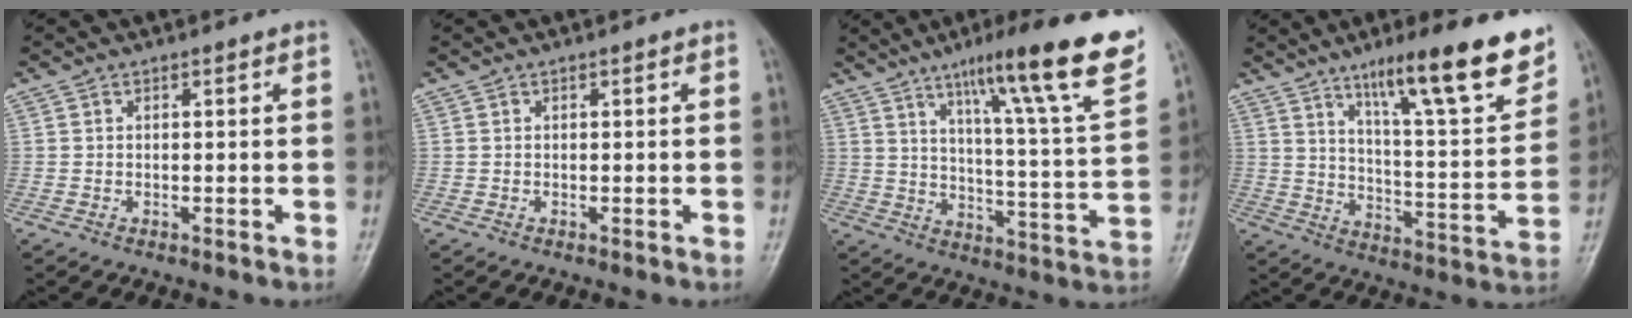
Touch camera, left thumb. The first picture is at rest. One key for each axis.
{"total": 0.0}
{"total": 21.6, "fx": 13.3, "fy": 1.5, "fz": 17.0, "tx": -0.221, "ty": -0.051, "tz": 0.191}
{"total": 19.6, "fx": 12.7, "fy": 3.3, "fz": 14.6, "tx": -0.187, "ty": -0.061, "tz": 0.199}